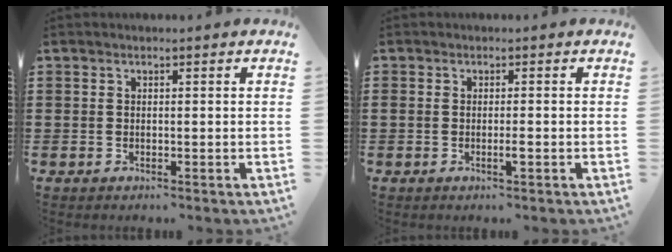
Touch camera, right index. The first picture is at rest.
{"total": 1.6, "force": [-0.6, 0.1, 1.4], "torque": [-0.025, -0.001, -0.012]}